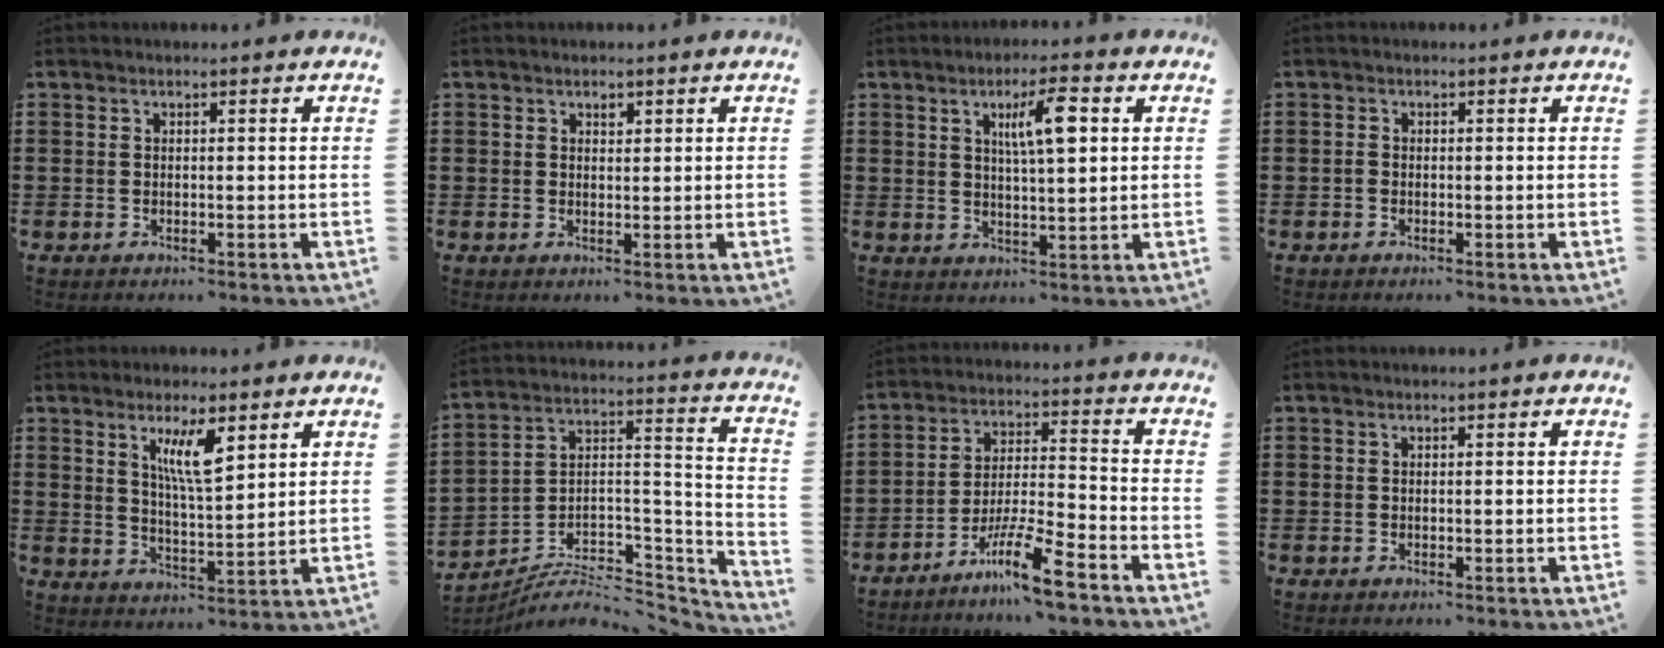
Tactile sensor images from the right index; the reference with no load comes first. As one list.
[{"total": 1.0, "force": [0.6, 0.6, 0.5], "torque": [-0.011, 0.002, 0.011]}, {"total": 6.7, "force": [2.1, 1.5, 6.2], "torque": [-0.109, 0.003, 0.028]}, {"total": 0.8, "force": [-0.4, 0.4, 0.5], "torque": [-0.011, -0.001, -0.007]}, {"total": 6.7, "force": [3.5, 1.7, 5.5], "torque": [-0.110, 0.002, 0.057]}, {"total": 6.8, "force": [-5.9, 2.6, 2.1], "torque": [-0.034, 0.005, -0.114]}, {"total": 9.8, "force": [-7.4, 0.5, 6.4], "torque": [-0.127, 0.000, -0.143]}, {"total": 0.0}]